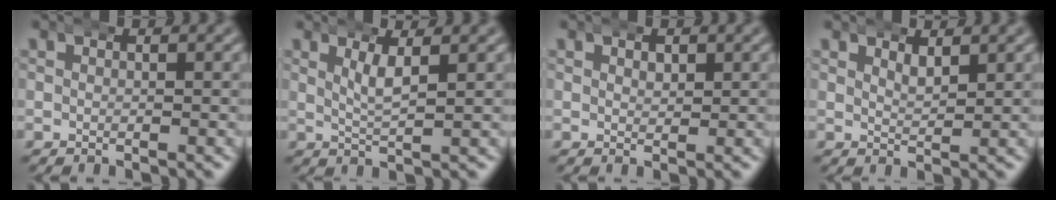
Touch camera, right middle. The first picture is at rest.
{"total": 2.4, "force": [1.4, 0.1, 1.9], "torque": [-0.039, -0.003, 0.029]}
{"total": 1.0, "force": [0.5, 0.7, 0.5], "torque": [-0.008, -0.006, 0.012]}
{"total": 1.6, "force": [1.4, 0.3, 0.8], "torque": [-0.016, -0.010, 0.030]}